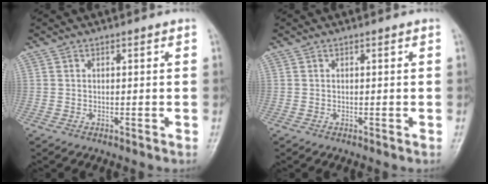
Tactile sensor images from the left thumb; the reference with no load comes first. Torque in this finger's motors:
{"motor_torque": [-0.03, -0.01, 0.00, 0.00, 0.00]}